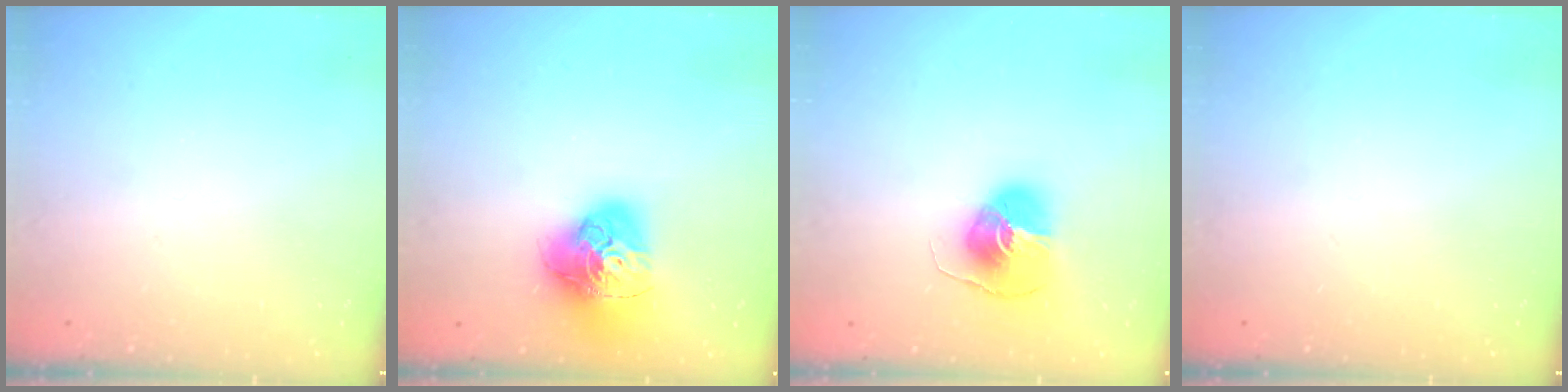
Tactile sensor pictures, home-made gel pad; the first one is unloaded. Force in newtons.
{"total": 17.4, "press": 17.3, "slide": 1.8}
{"total": 8.7, "press": 8.7, "slide": 0.6}
{"total": 0.0}